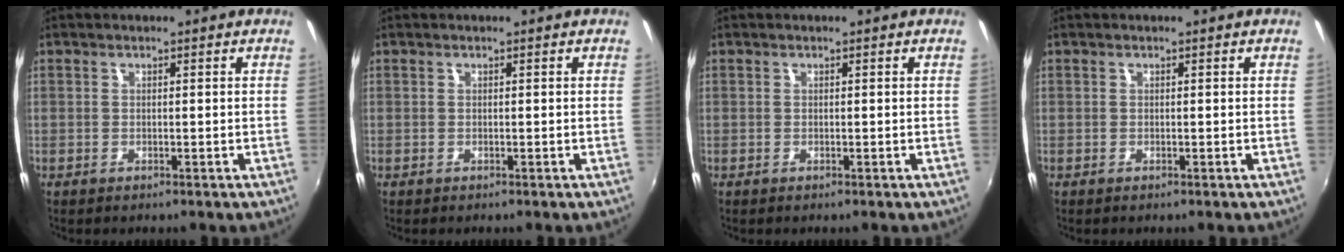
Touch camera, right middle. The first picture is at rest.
{"total": 0.0}
{"total": 0.0}
{"total": 0.0}